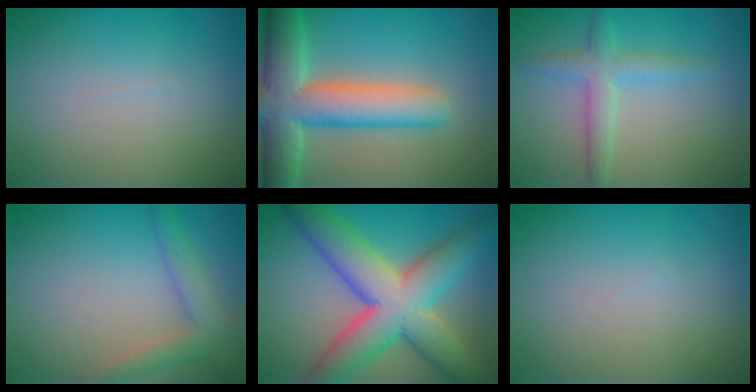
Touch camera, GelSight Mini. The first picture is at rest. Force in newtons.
{"total": 8.7, "press": 8.7, "slide": 0.7}
{"total": 2.7, "press": 2.7, "slide": 0.1}
{"total": 2.9, "press": 2.9, "slide": 0.2}
{"total": 10.8, "press": 10.8, "slide": 0.4}
{"total": 0.0}